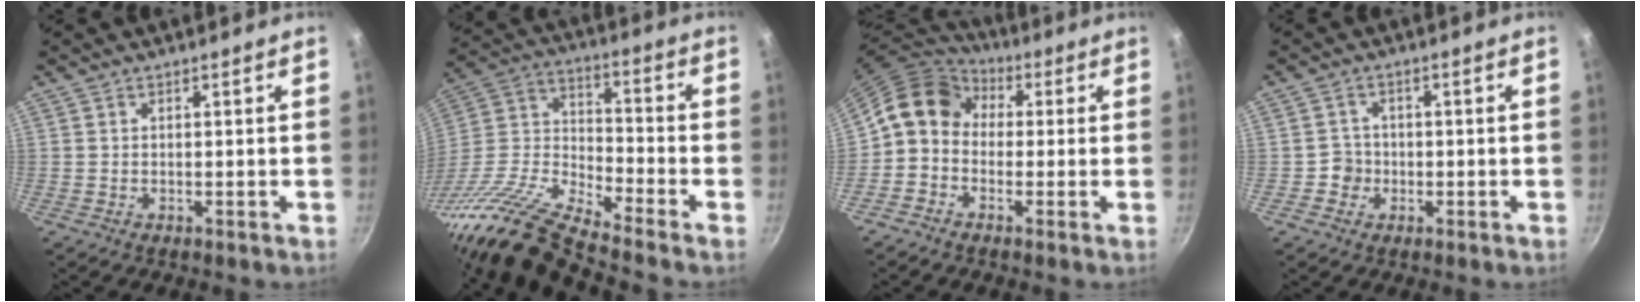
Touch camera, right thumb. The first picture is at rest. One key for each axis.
{"total": 18.6, "fx": -15.7, "fy": 3.4, "fz": 9.4, "tx": -0.152, "ty": 0.075, "tz": -0.322}
{"total": 11.2, "fx": 0.1, "fy": 9.2, "fz": 6.4, "tx": -0.101, "ty": 0.040, "tz": -0.027}
{"total": 2.9, "fx": -0.8, "fy": 2.8, "fz": 0.4, "tx": 0.016, "ty": 0.009, "tz": -0.016}